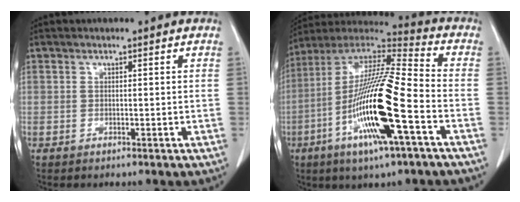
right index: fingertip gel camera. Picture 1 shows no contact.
{"total": 20.8, "force": [-6.5, 1.8, 19.7], "torque": [-0.400, -0.022, -0.123]}